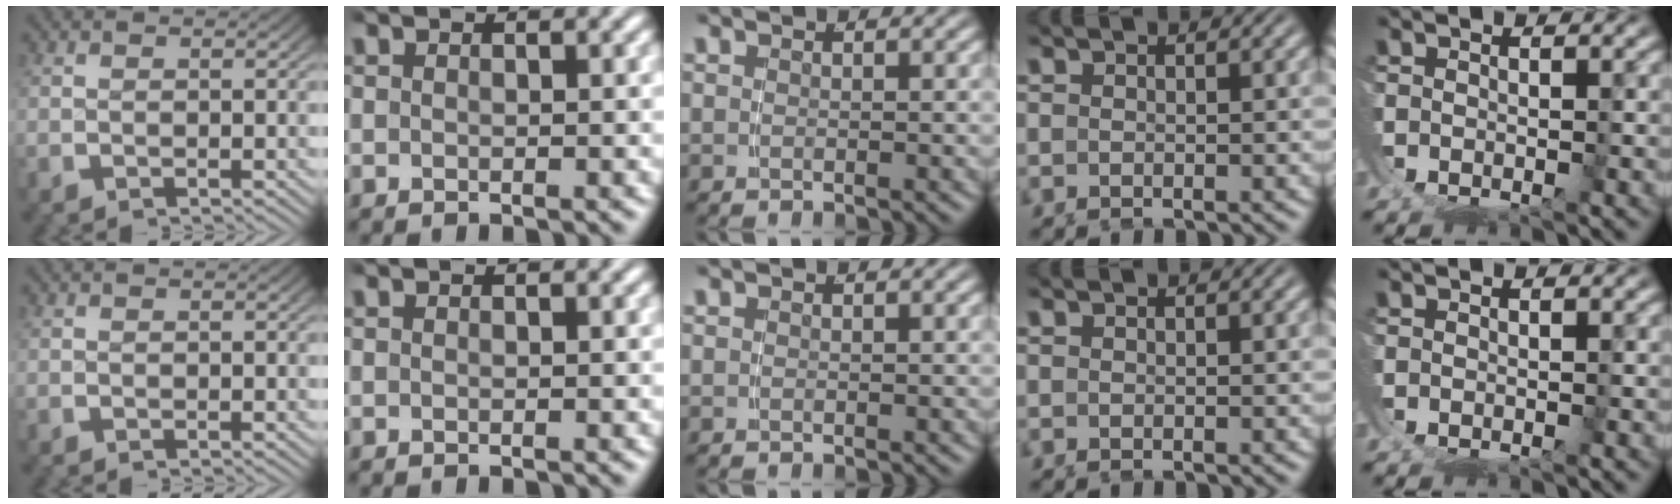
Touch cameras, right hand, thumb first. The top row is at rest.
{}